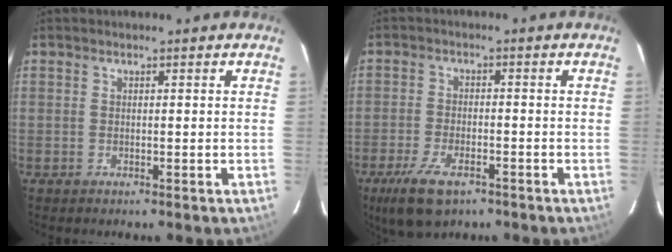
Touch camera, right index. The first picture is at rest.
{"total": 8.2, "force": [-5.1, 3.3, 5.5], "torque": [-0.114, -0.013, -0.087]}